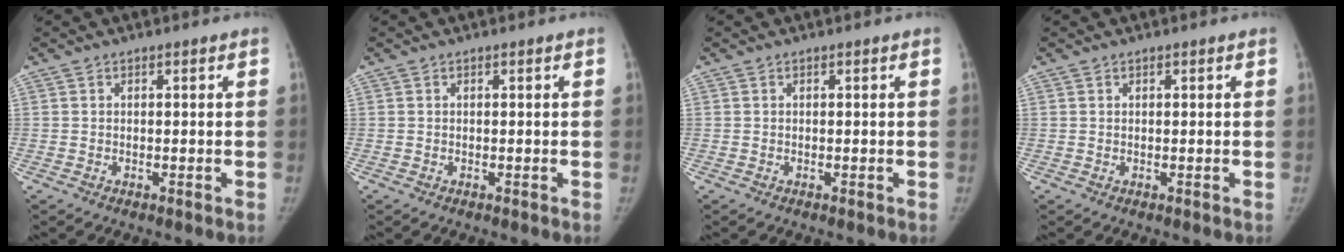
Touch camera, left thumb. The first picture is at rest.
{"total": 0.0}
{"total": 0.0}
{"total": 0.0}